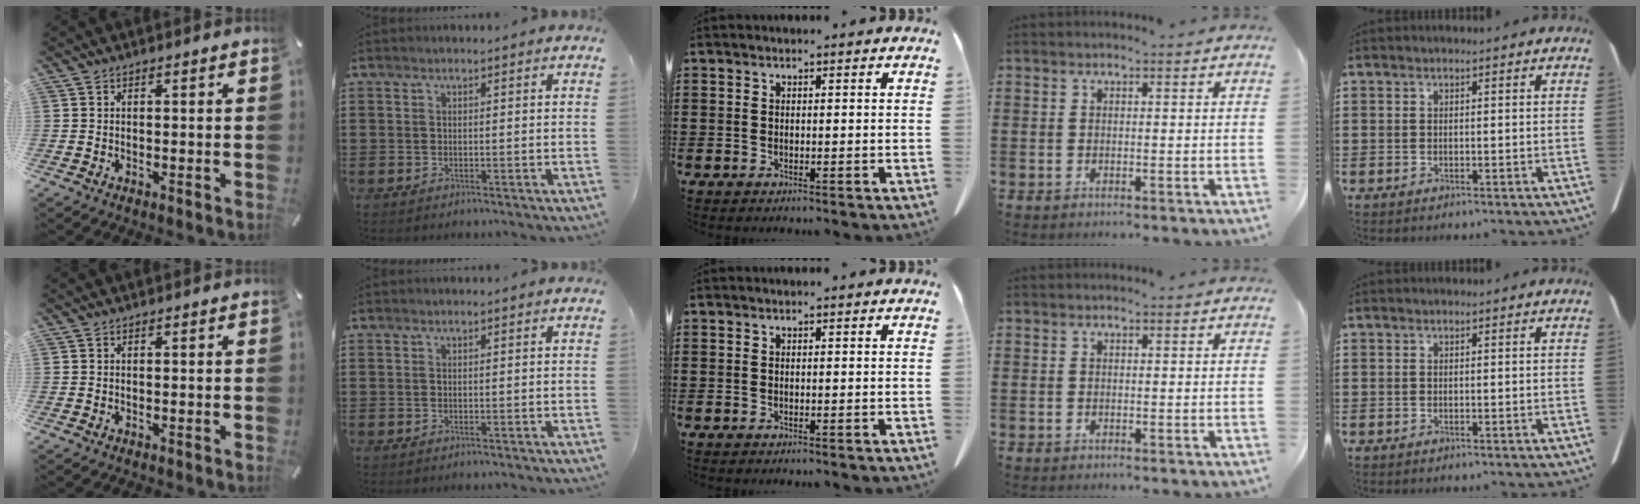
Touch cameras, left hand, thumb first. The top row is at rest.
{}